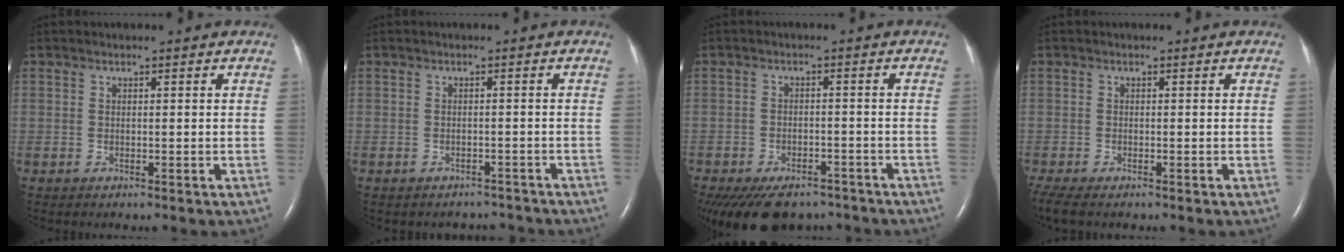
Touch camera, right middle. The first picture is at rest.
{"total": 3.5, "force": [-3.2, 1.5, -0.3], "torque": [0.005, 0.009, -0.038]}
{"total": 13.5, "force": [-10.4, 6.6, 5.6], "torque": [-0.125, -0.011, -0.140]}
{"total": 5.1, "force": [-4.2, 0.8, 2.7], "torque": [-0.059, -0.015, -0.075]}